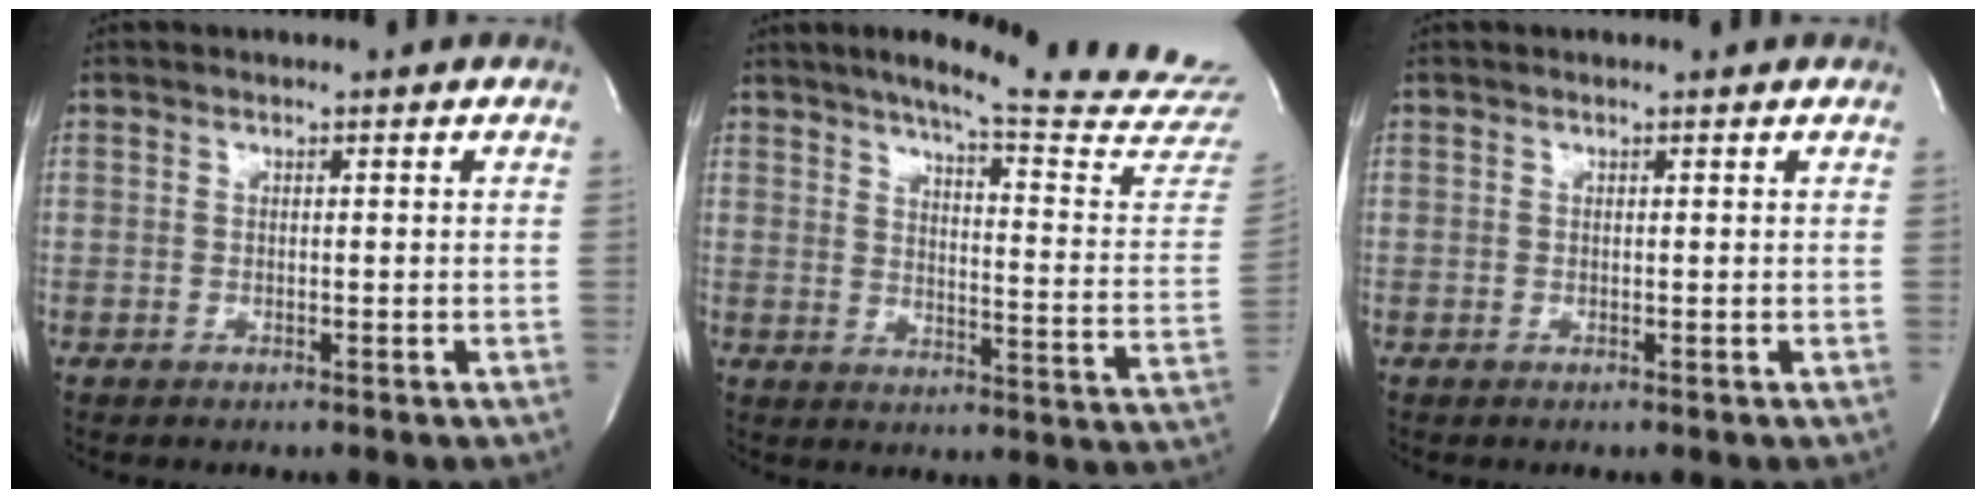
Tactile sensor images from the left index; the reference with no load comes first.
{"total": 23.9, "force": [21.8, -0.9, 9.7], "torque": [-0.138, -0.112, 0.260]}
{"total": 0.6, "force": [0.5, 0.0, 0.1], "torque": [-0.005, 0.000, 0.006]}